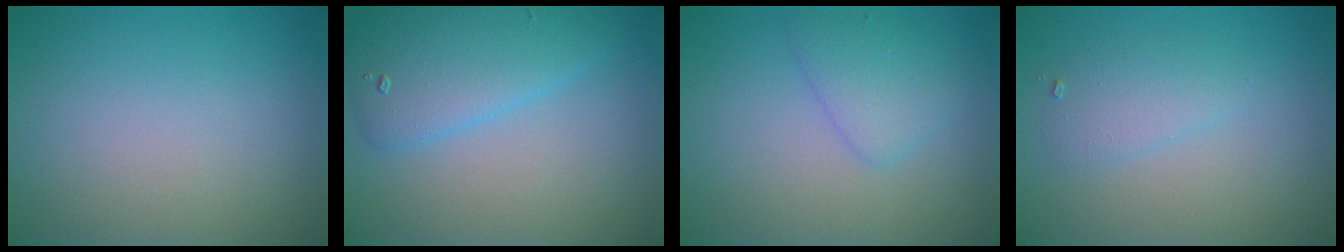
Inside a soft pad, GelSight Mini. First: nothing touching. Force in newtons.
{"total": 4.5, "press": 4.5, "slide": 0.2}
{"total": 2.6, "press": 2.6, "slide": 0.1}
{"total": 2.0, "press": 2.0, "slide": 0.1}